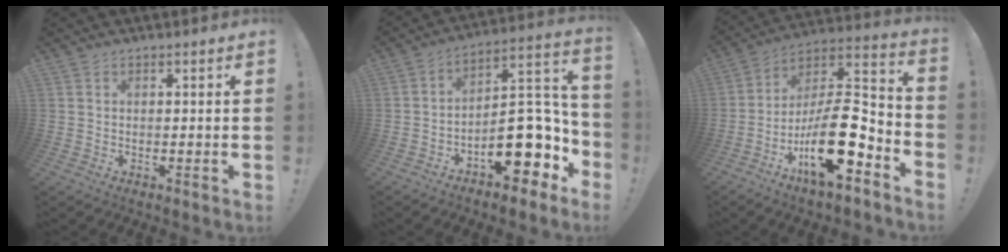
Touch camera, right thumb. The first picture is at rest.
{"total": 18.8, "force": [-6.6, 9.9, 14.5], "torque": [-0.177, 0.038, -0.090]}
{"total": 20.3, "force": [-8.1, 7.5, 17.0], "torque": [-0.294, 0.039, -0.128]}